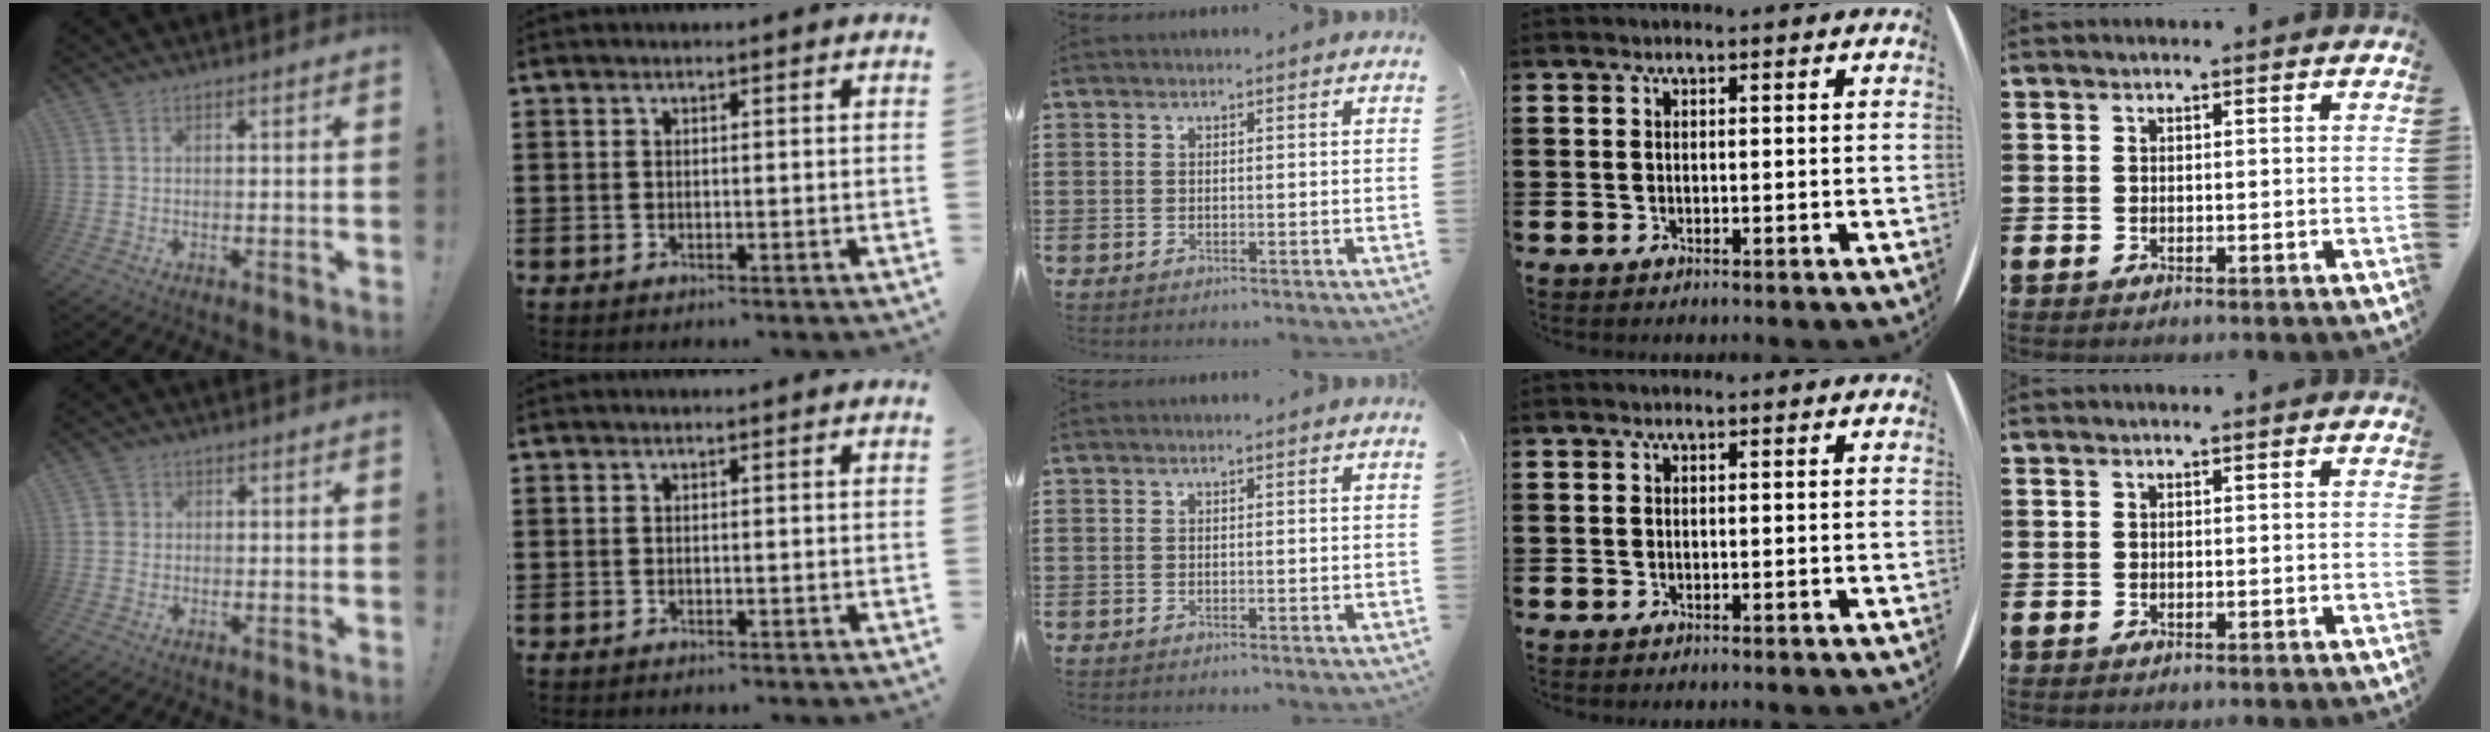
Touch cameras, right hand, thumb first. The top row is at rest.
{"thumb": {"total": 2.2, "force": [-0.2, 2.1, 0.8], "torque": [-0.017, 0.010, -0.003]}}